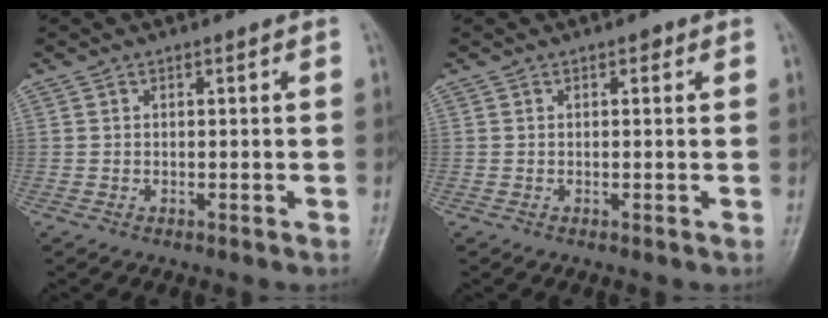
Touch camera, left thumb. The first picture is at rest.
{"total": 0.9, "force": [0.4, 0.6, 0.5], "torque": [0.001, 0.001, 0.002]}